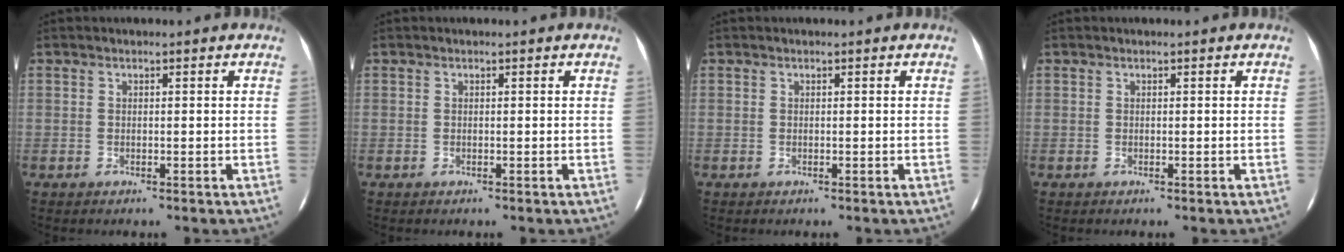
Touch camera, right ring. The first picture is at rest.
{"total": 0.0}
{"total": 0.0}
{"total": 0.0}